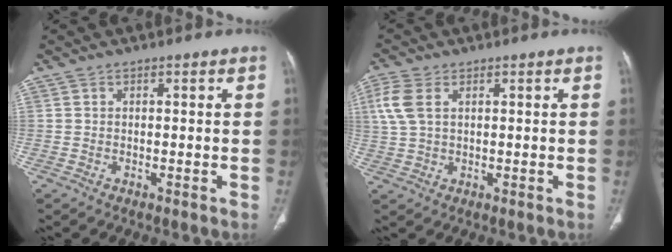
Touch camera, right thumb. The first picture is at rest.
{"total": 5.9, "force": [1.9, 3.5, 4.4], "torque": [-0.121, 0.010, 0.041]}